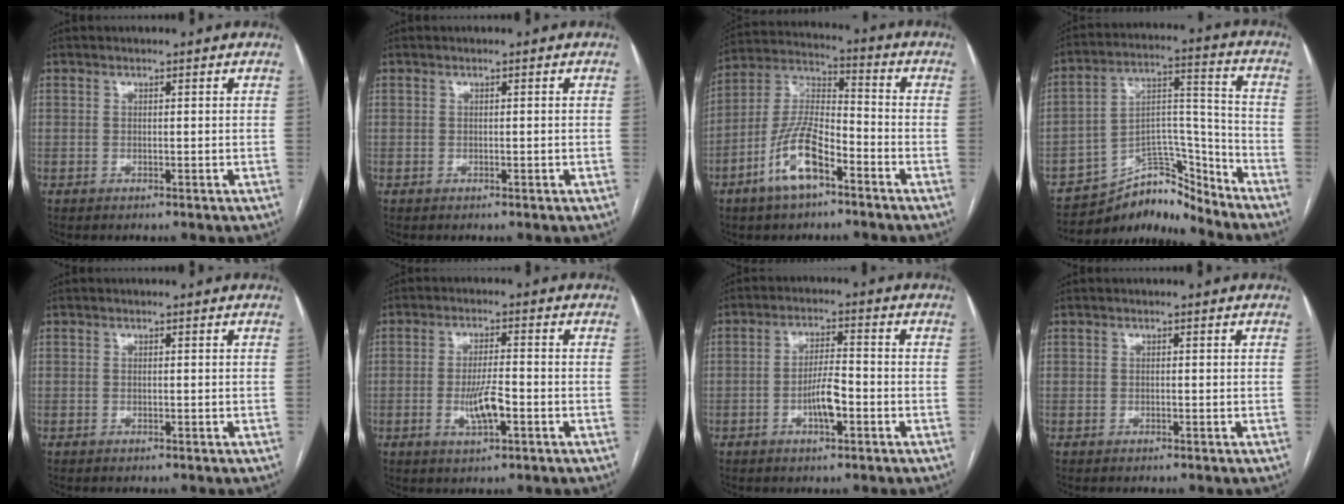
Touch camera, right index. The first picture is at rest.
{"total": 0.0}
{"total": 11.9, "force": [-6.2, 4.1, 9.2], "torque": [-0.200, 0.008, -0.116]}
{"total": 11.0, "force": [-10.5, 3.0, 1.5], "torque": [-0.014, 0.063, -0.185]}
{"total": 0.0}
{"total": 5.5, "force": [-1.7, 1.0, 5.2], "torque": [-0.101, -0.005, -0.028]}
{"total": 5.4, "force": [-1.9, 1.2, 4.9], "torque": [-0.095, 0.005, -0.034]}
{"total": 0.0}